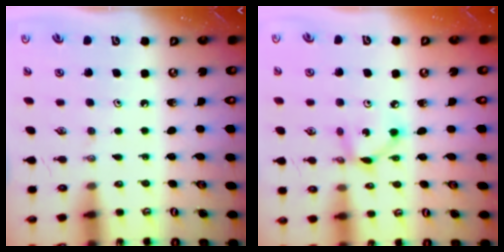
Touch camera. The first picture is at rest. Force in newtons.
{"total": 6.2, "press": 6.2, "slide": 0.2}